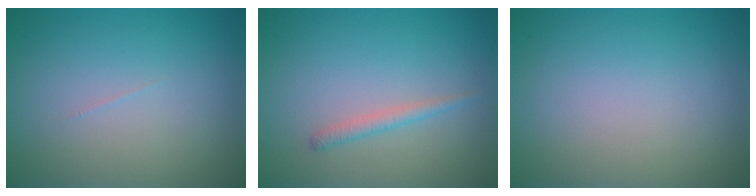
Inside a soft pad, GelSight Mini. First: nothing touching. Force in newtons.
{"total": 1.2, "press": 1.2, "slide": 0.1}
{"total": 0.0}